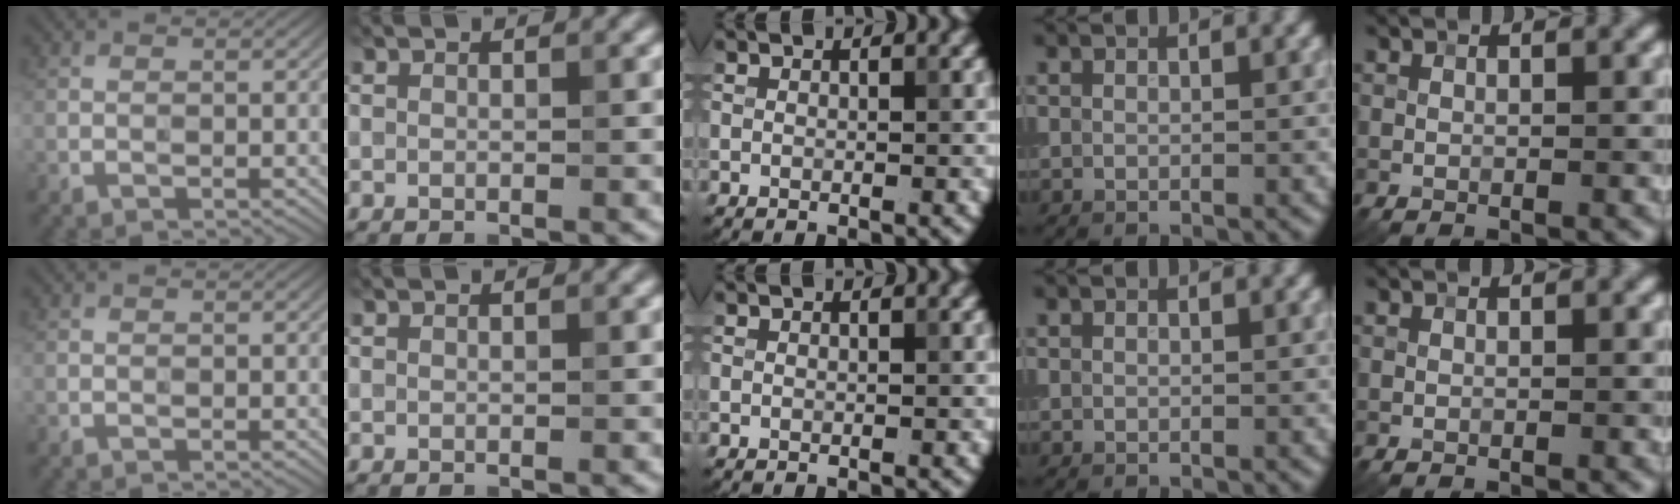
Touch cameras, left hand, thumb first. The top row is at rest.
{}